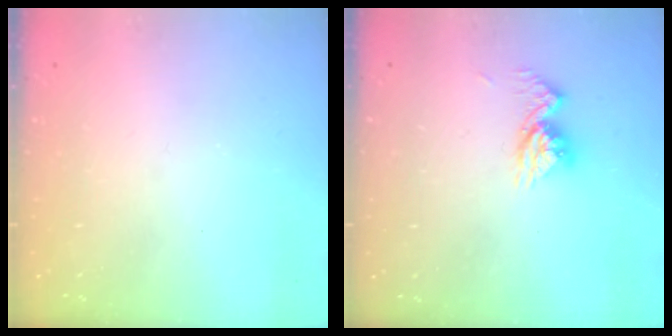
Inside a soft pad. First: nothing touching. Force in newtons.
{"total": 10.2, "press": 10.1, "slide": 1.0}